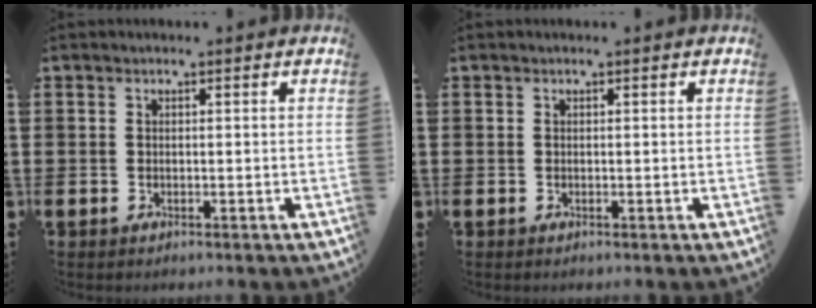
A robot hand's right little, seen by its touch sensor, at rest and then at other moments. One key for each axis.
{"total": 0.0}